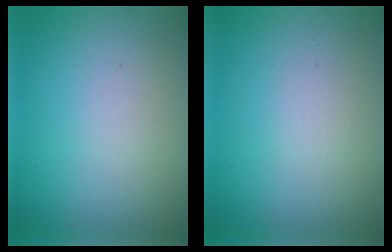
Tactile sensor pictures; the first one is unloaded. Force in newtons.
{"total": 0.0}